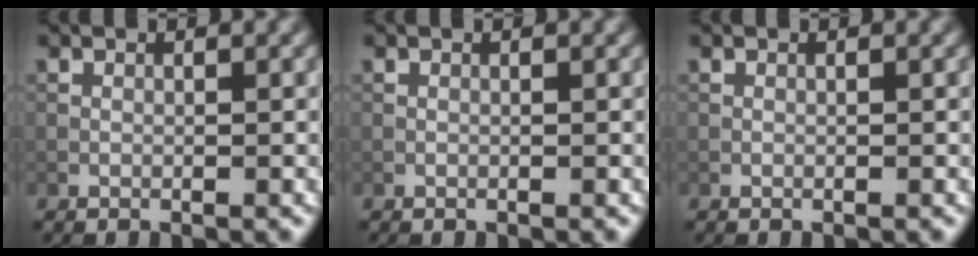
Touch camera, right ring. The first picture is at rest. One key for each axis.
{"total": 0.0}
{"total": 0.0}